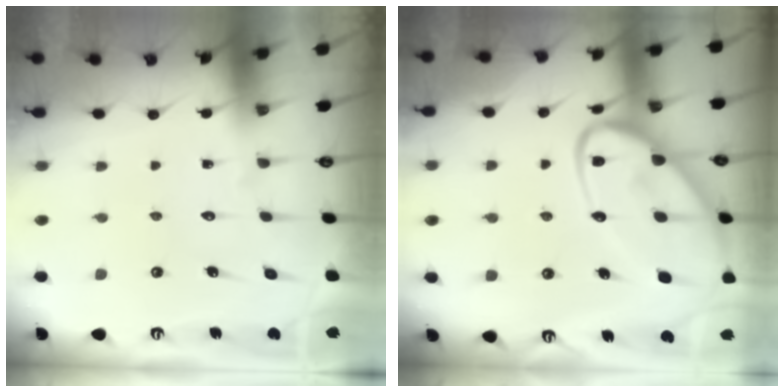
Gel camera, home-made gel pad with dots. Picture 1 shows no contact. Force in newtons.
{"total": 18.4, "press": 18.3, "slide": 1.7}